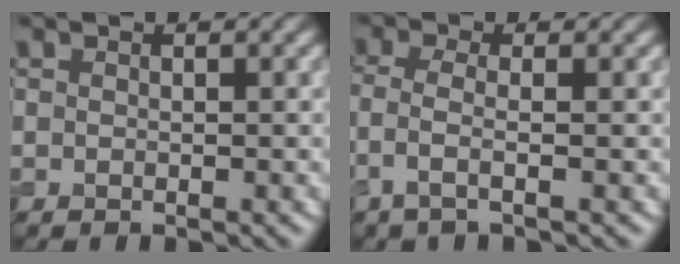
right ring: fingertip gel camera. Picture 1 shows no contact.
{"total": 2.5, "force": [-0.9, 0.7, 2.2], "torque": [-0.051, -0.003, -0.028]}